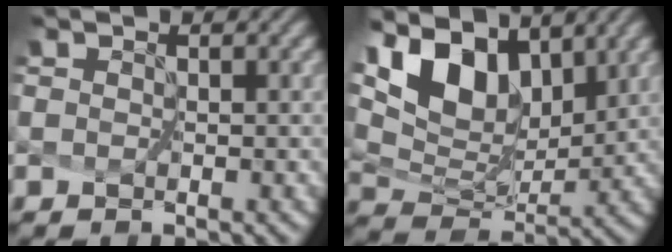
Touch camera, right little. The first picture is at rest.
{"total": 9.6, "force": [5.3, 4.8, 6.3], "torque": [-0.129, 0.011, 0.098]}